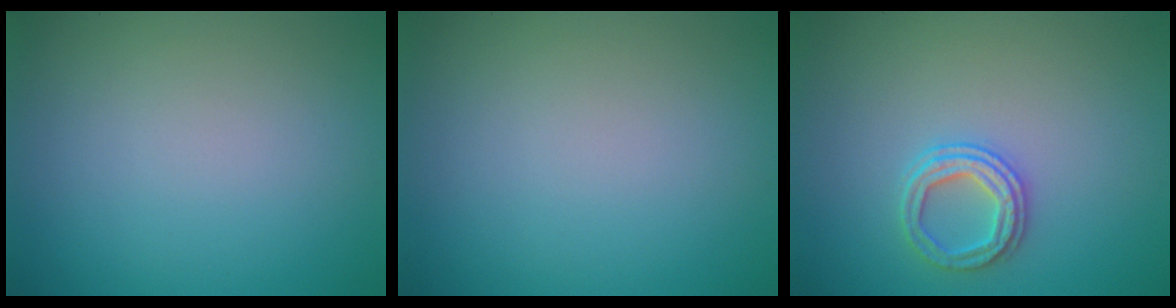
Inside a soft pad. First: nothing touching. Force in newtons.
{"total": 0.0}
{"total": 2.5, "press": 2.4, "slide": 0.6}